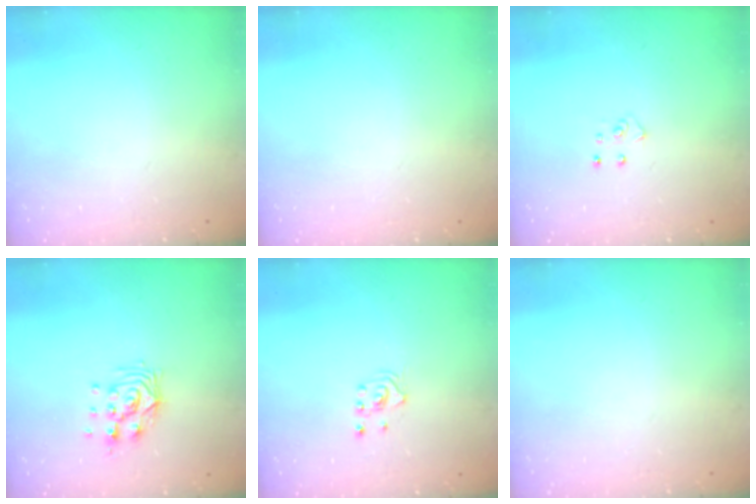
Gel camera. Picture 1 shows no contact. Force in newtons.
{"total": 0.0}
{"total": 3.9, "press": 3.8, "slide": 0.4}
{"total": 9.5, "press": 9.5, "slide": 0.7}
{"total": 2.0, "press": 2.0, "slide": 0.3}
{"total": 0.0}